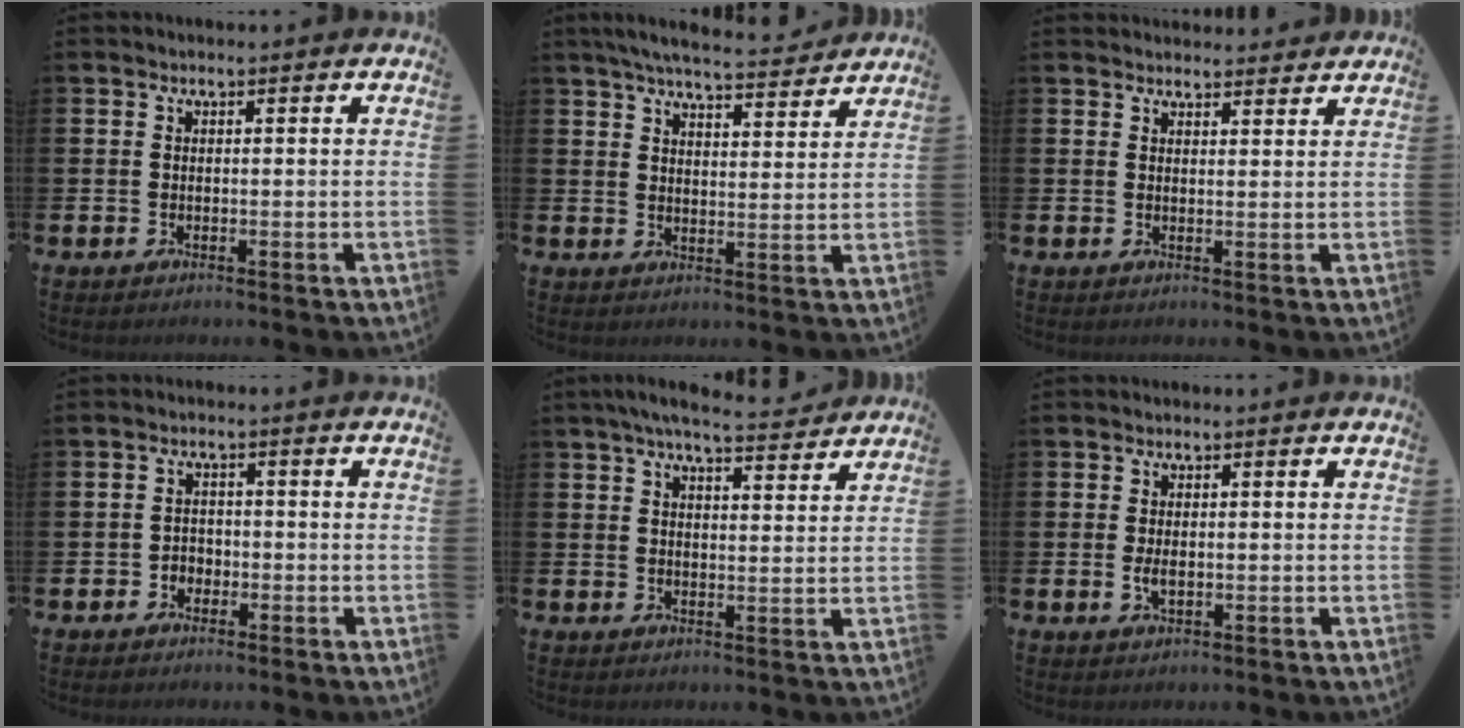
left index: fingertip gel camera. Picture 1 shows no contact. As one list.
[{"total": 6.4, "force": [6.1, 0.5, 1.7], "torque": [-0.043, -0.036, 0.106]}, {"total": 2.6, "force": [2.5, 0.3, 0.0], "torque": [0.004, -0.018, 0.045]}, {"total": 2.0, "force": [-1.1, 1.6, 0.3], "torque": [-0.005, 0.002, -0.027]}, {"total": 5.8, "force": [5.3, 0.5, 2.1], "torque": [-0.044, -0.022, 0.093]}, {"total": 2.0, "force": [-0.1, 1.0, 1.7], "torque": [-0.028, 0.001, -0.003]}]